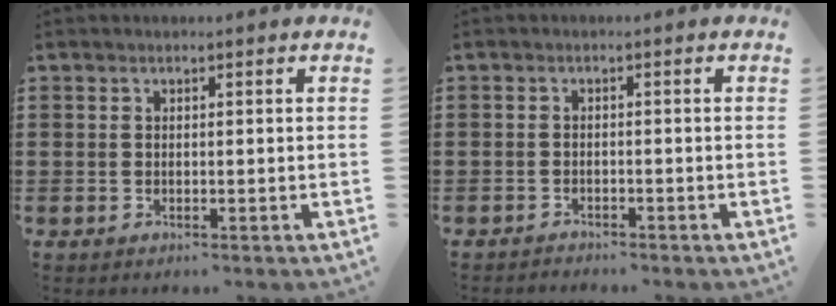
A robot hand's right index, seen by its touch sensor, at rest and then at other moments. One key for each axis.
{"total": 1.2, "fx": -1.2, "fy": 0.2, "fz": -0.1, "tx": -0.002, "ty": 0.003, "tz": -0.026}